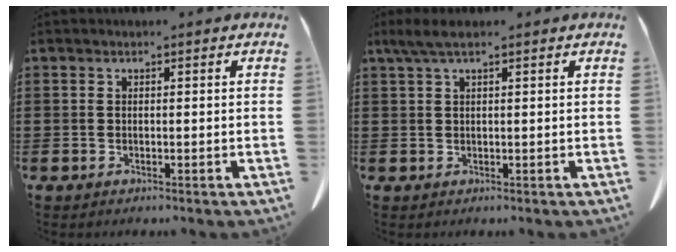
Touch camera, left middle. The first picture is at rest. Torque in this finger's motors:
{"motor_torque": [0.47, -0.26, 0.04, 0.04]}